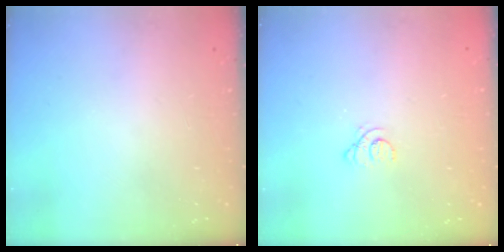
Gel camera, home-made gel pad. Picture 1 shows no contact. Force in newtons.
{"total": 1.5, "press": 1.4, "slide": 0.2}